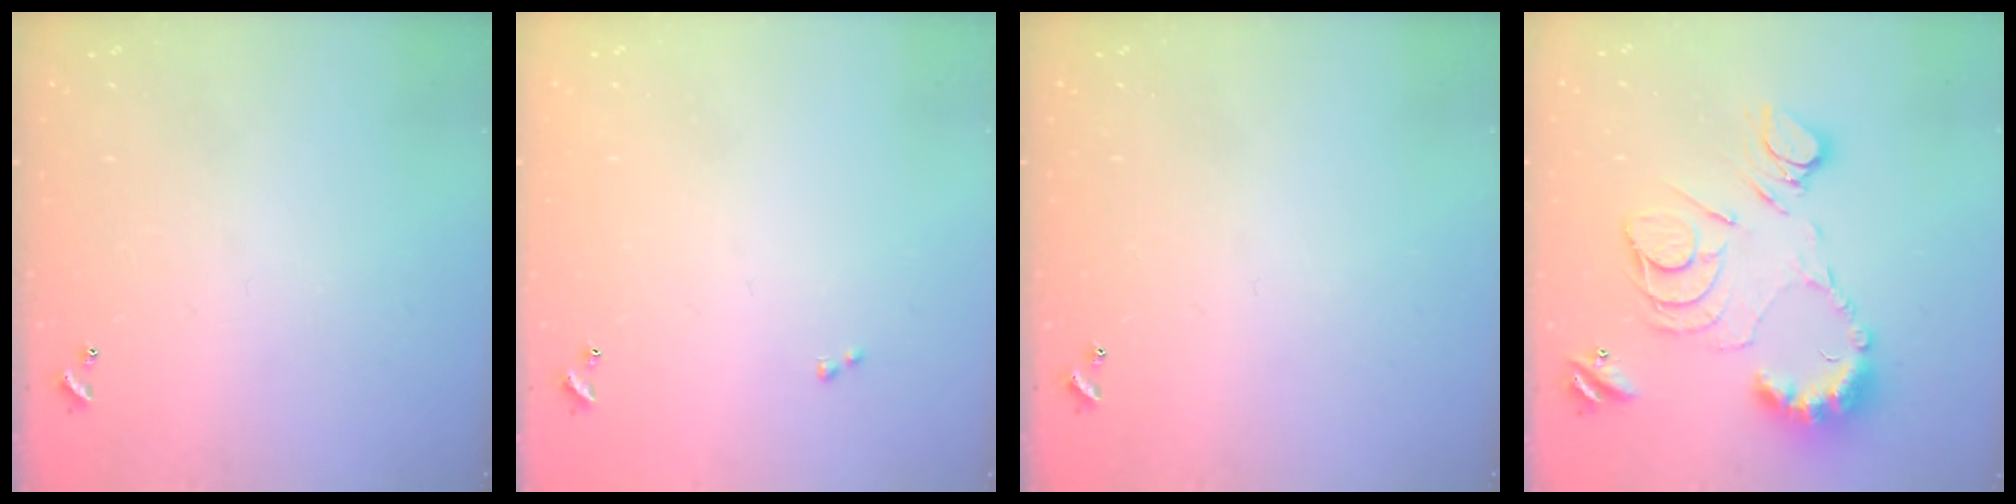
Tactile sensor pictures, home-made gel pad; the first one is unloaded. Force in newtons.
{"total": 0.5, "press": 0.3, "slide": 0.4}
{"total": 0.0}
{"total": 15.0, "press": 15.0, "slide": 1.3}